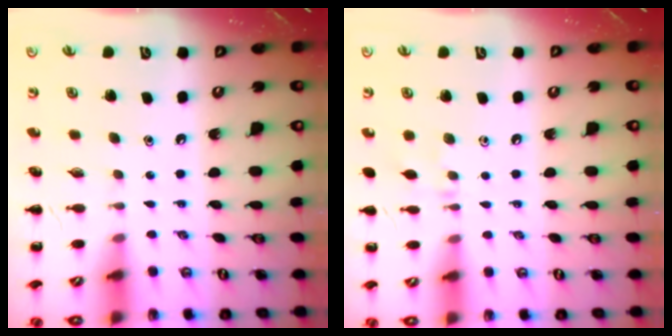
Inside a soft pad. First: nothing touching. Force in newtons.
{"total": 5.4, "press": 5.1, "slide": 1.7}